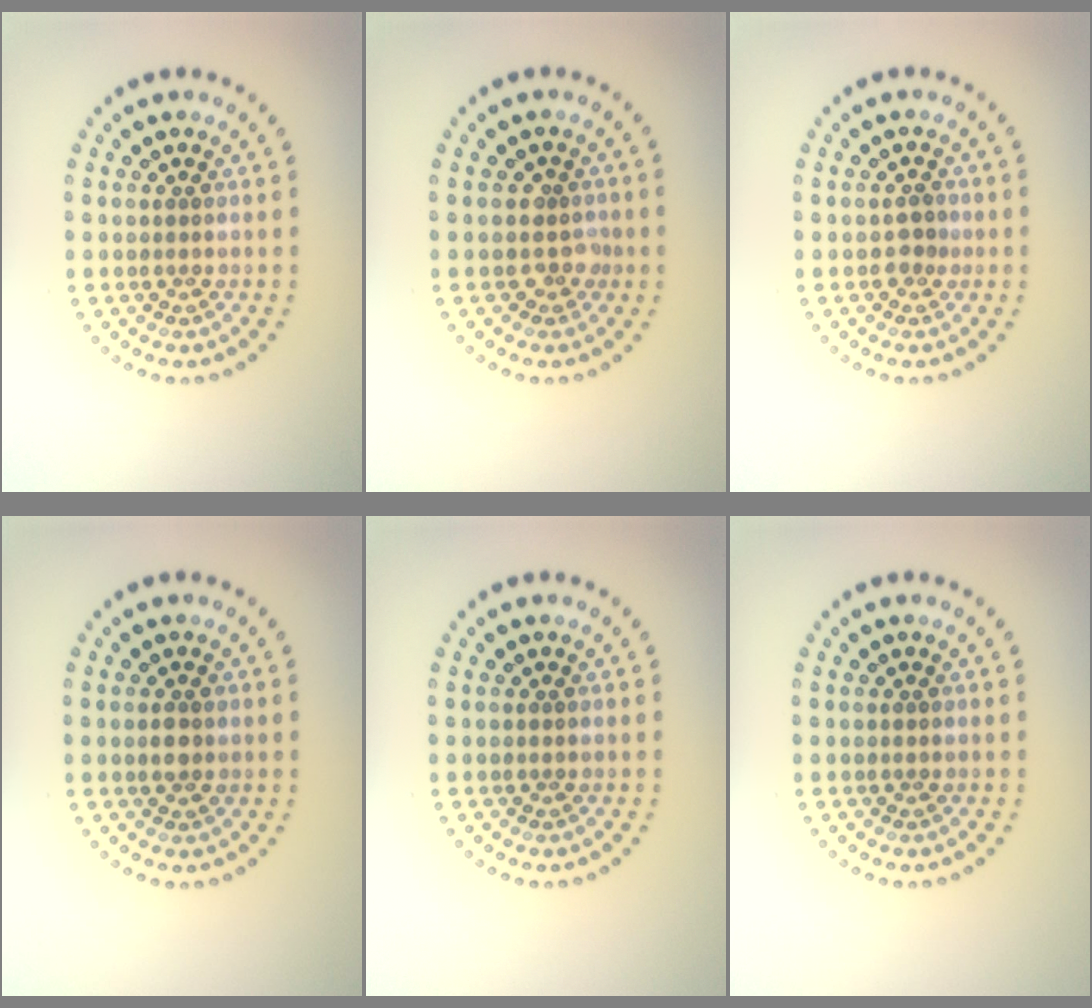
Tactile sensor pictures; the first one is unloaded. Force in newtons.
{"total": 1.6, "press": 1.2, "slide": 1.0}
{"total": 1.1, "press": 1.1, "slide": 0.4}
{"total": 1.3, "press": 1.3, "slide": 0.2}
{"total": 0.0}
{"total": 0.0}